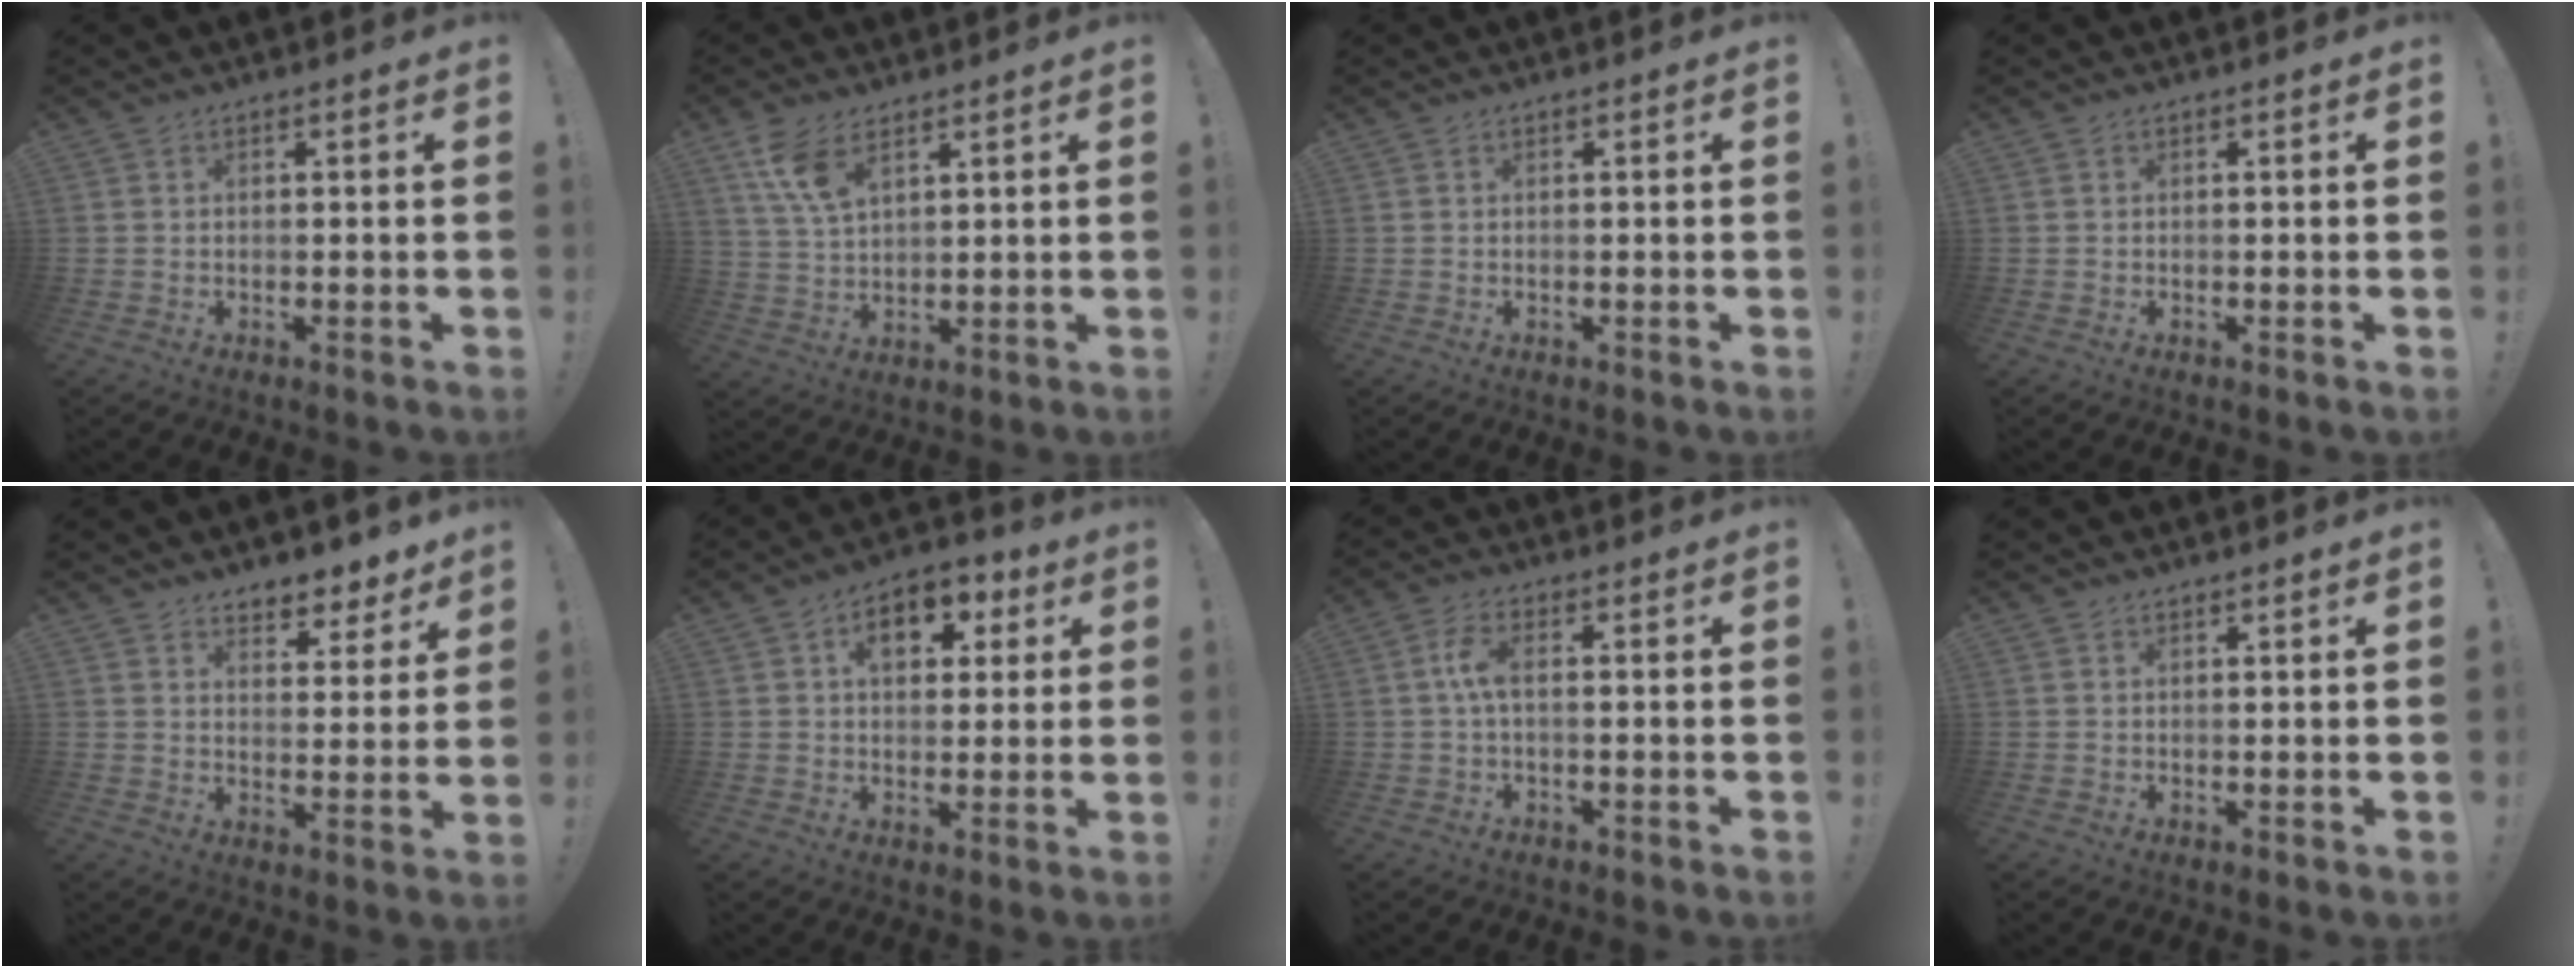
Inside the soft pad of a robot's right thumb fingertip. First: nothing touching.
{"total": 8.9, "force": [5.5, 4.1, 5.6], "torque": [-0.102, -0.027, 0.103]}
{"total": 0.0}
{"total": 0.0}
{"total": 6.9, "force": [6.0, 2.9, 1.4], "torque": [-0.002, -0.057, 0.109]}
{"total": 9.8, "force": [3.5, 6.7, 6.2], "torque": [-0.076, -0.007, 0.060]}
{"total": 5.3, "force": [0.0, 1.9, 4.9], "torque": [-0.102, 0.001, -0.002]}
{"total": 0.6, "force": [0.6, 0.0, 0.1], "torque": [0.003, -0.002, 0.010]}